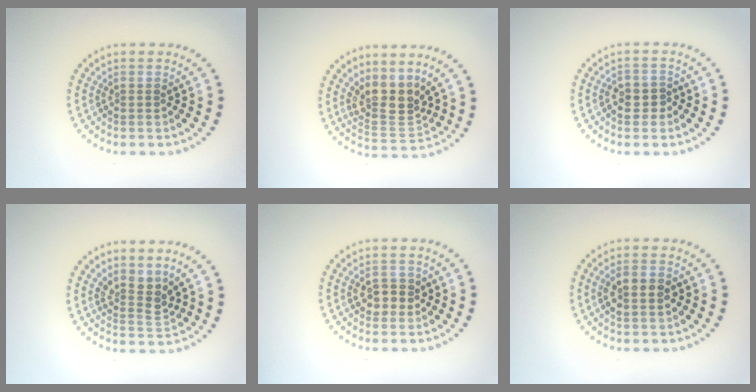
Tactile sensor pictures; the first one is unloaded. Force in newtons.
{"total": 3.8, "press": 2.8, "slide": 2.5}
{"total": 2.3, "press": 2.2, "slide": 0.7}
{"total": 2.5, "press": 1.9, "slide": 1.6}
{"total": 2.4, "press": 2.3, "slide": 0.5}
{"total": 2.6, "press": 2.6, "slide": 0.4}